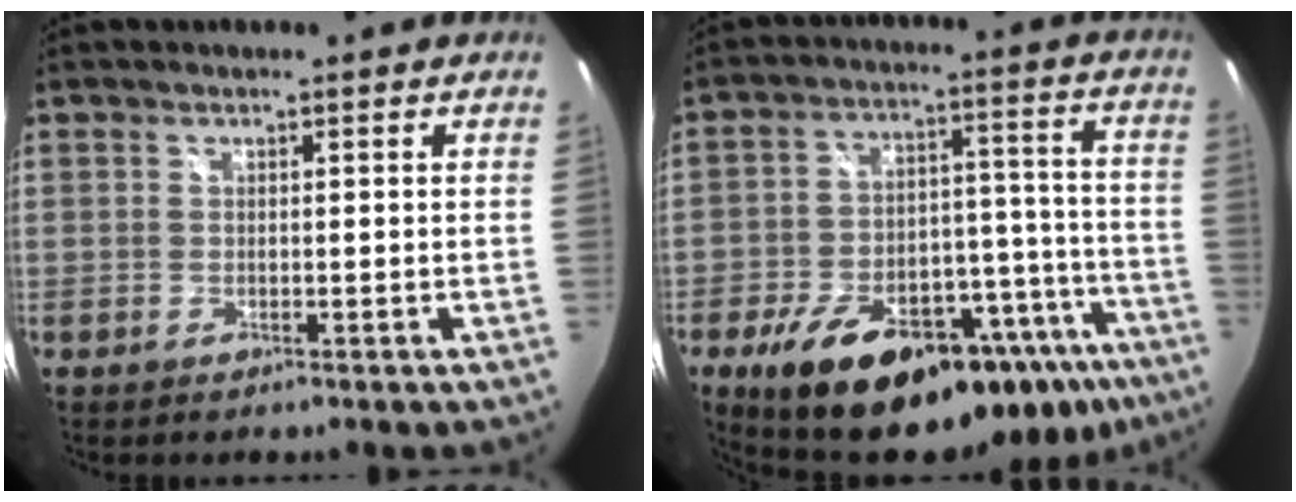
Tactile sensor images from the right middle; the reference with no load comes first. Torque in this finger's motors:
{"motor_torque": [1.48, -0.66, 0.43, 0.21]}